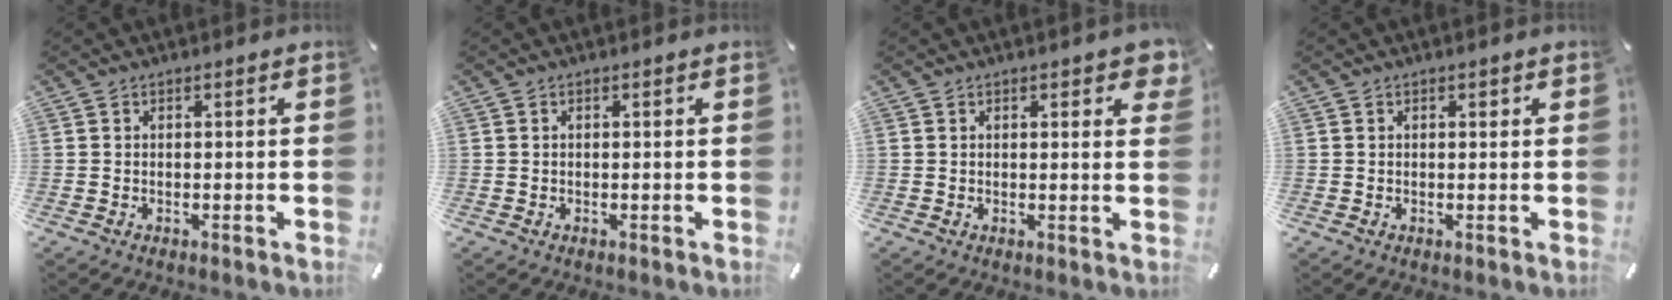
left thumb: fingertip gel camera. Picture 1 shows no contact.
{"total": 0.0}
{"total": 2.8, "force": [1.7, 1.2, 1.9], "torque": [-0.018, -0.006, 0.026]}
{"total": 0.6, "force": [0.2, 0.5, 0.3], "torque": [0.002, 0.000, 0.002]}